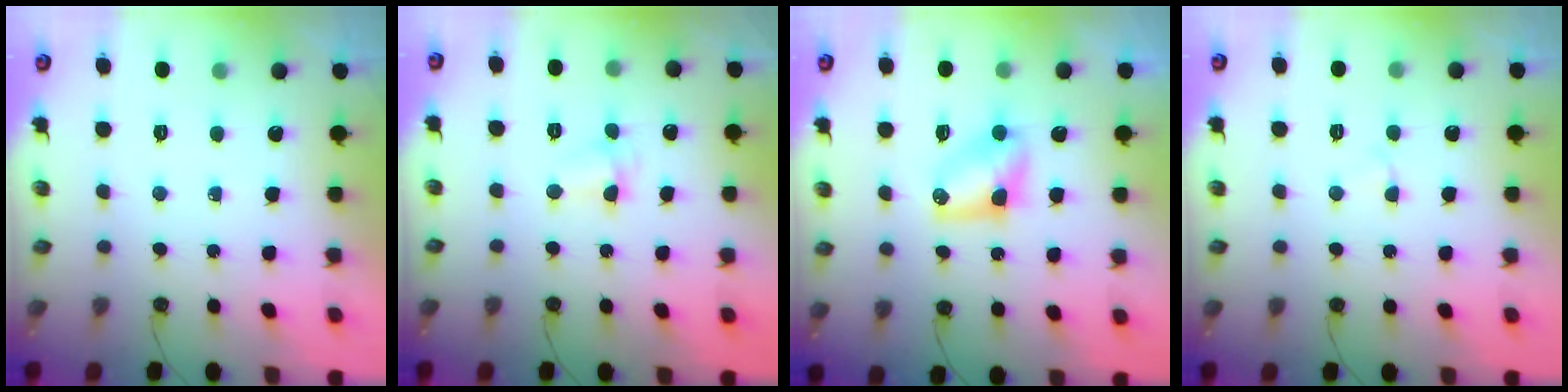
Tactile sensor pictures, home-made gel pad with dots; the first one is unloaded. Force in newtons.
{"total": 2.8, "press": 2.8, "slide": 0.5}
{"total": 6.0, "press": 6.0, "slide": 0.8}
{"total": 2.6, "press": 2.6, "slide": 0.2}